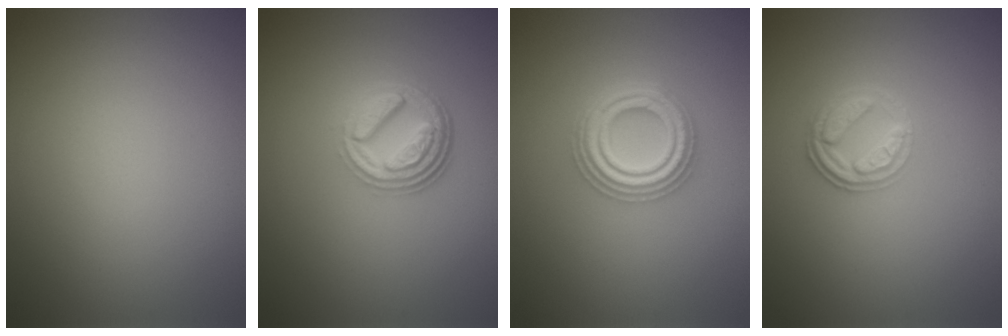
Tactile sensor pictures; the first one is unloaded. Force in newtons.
{"total": 4.8, "press": 3.5, "slide": 3.3}
{"total": 4.3, "press": 4.2, "slide": 0.7}
{"total": 2.6, "press": 2.4, "slide": 1.0}